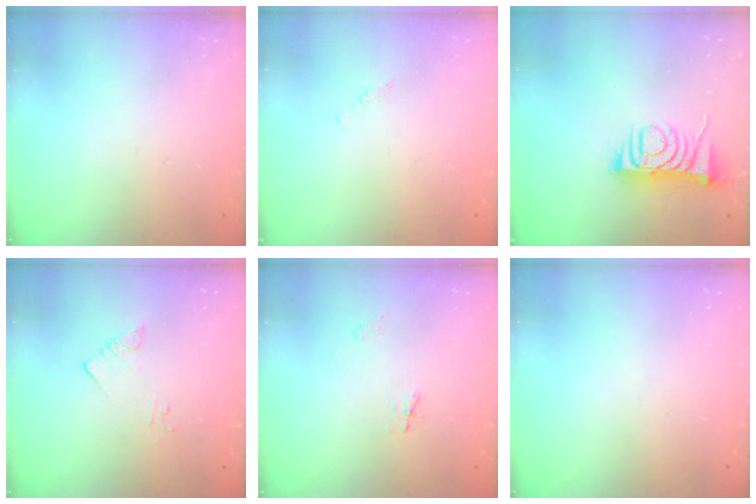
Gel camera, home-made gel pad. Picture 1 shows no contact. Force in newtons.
{"total": 1.2, "press": 1.2, "slide": 0.2}
{"total": 8.1, "press": 8.1, "slide": 0.6}
{"total": 2.2, "press": 2.2, "slide": 0.2}
{"total": 2.3, "press": 2.3, "slide": 0.3}
{"total": 0.0}